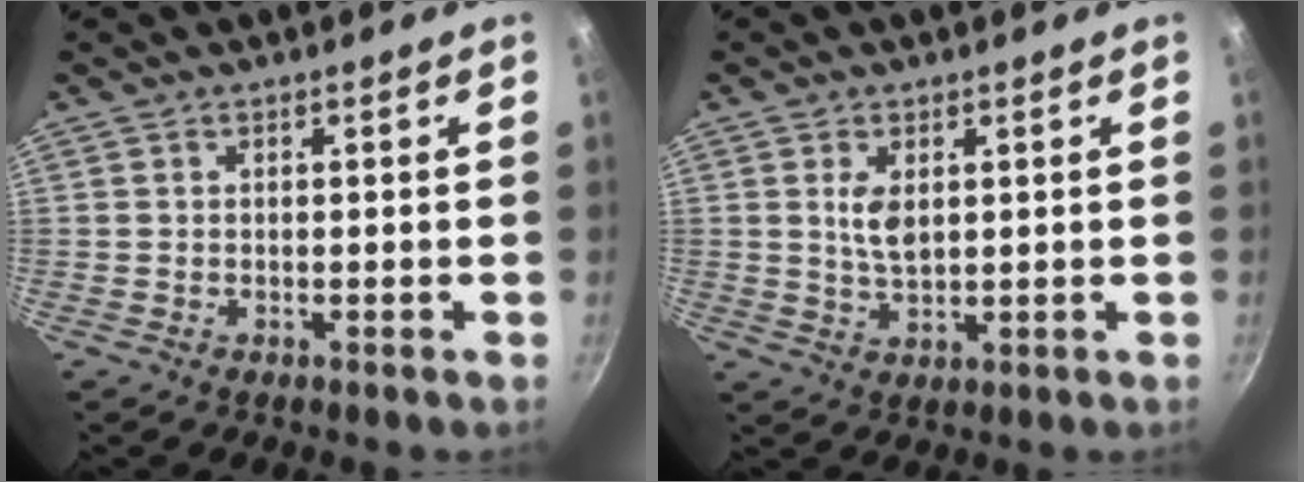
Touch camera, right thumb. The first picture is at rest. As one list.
[{"total": 4.4, "force": [1.2, 2.4, 3.5], "torque": [-0.061, -0.013, 0.025]}]